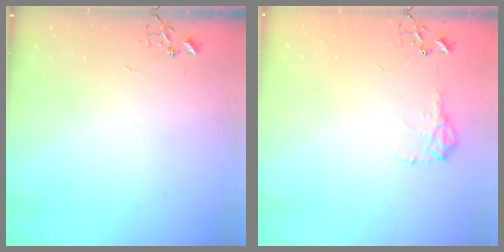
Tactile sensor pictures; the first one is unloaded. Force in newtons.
{"total": 9.3, "press": 9.3, "slide": 0.3}